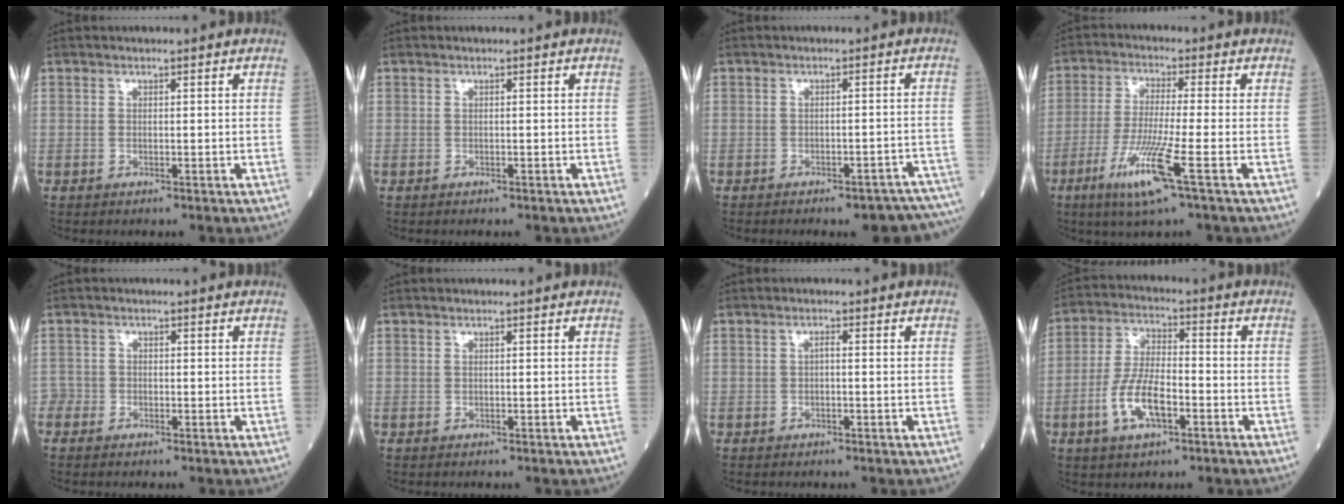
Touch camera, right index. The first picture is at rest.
{"total": 0.0}
{"total": 11.1, "force": [-10.1, 2.3, 3.9], "torque": [-0.009, 0.023, -0.104]}
{"total": 9.7, "force": [-4.4, -0.7, 8.6], "torque": [-0.177, -0.026, -0.088]}
{"total": 1.3, "force": [-1.0, 0.8, -0.2], "torque": [0.007, 0.002, -0.024]}
{"total": 0.0}
{"total": 0.8, "force": [-0.1, 0.2, 0.7], "torque": [-0.013, 0.002, -0.004]}
{"total": 8.7, "force": [-3.3, 3.2, 7.3], "torque": [-0.154, 0.003, -0.064]}